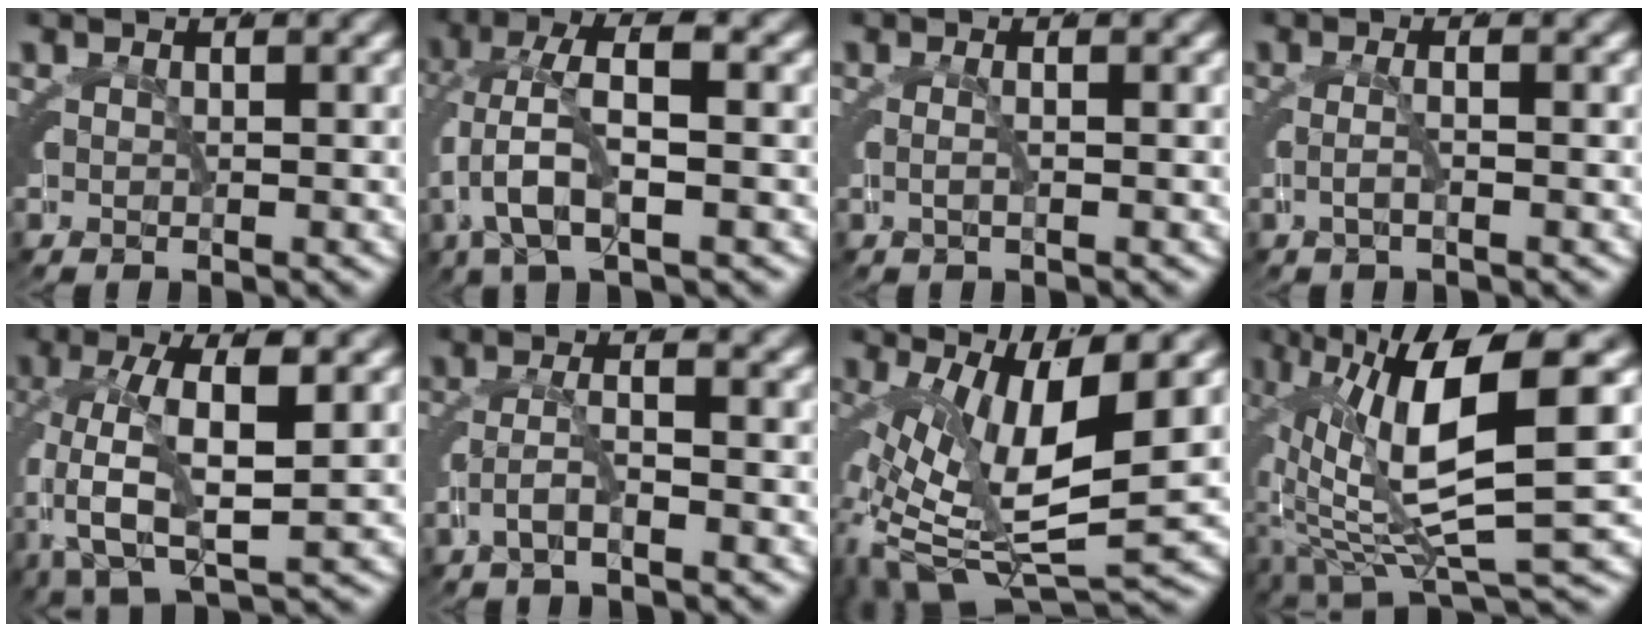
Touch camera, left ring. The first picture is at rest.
{"total": 5.9, "force": [-0.3, 2.7, 5.3], "torque": [-0.114, 0.004, -0.011]}
{"total": 0.8, "force": [-0.4, -0.6, 0.4], "torque": [-0.010, 0.002, -0.008]}
{"total": 1.0, "force": [-0.7, -0.4, 0.7], "torque": [-0.016, 0.004, -0.014]}
{"total": 8.1, "force": [-1.7, 4.1, 6.7], "torque": [-0.147, -0.027, -0.011]}
{"total": 2.1, "force": [-1.2, 0.6, 1.7], "torque": [-0.031, 0.004, -0.026]}
{"total": 8.8, "force": [-2.5, 3.9, 7.5], "torque": [-0.129, -0.034, -0.024]}
{"total": 11.5, "force": [-1.3, 5.0, 10.3], "torque": [-0.179, -0.017, -0.008]}